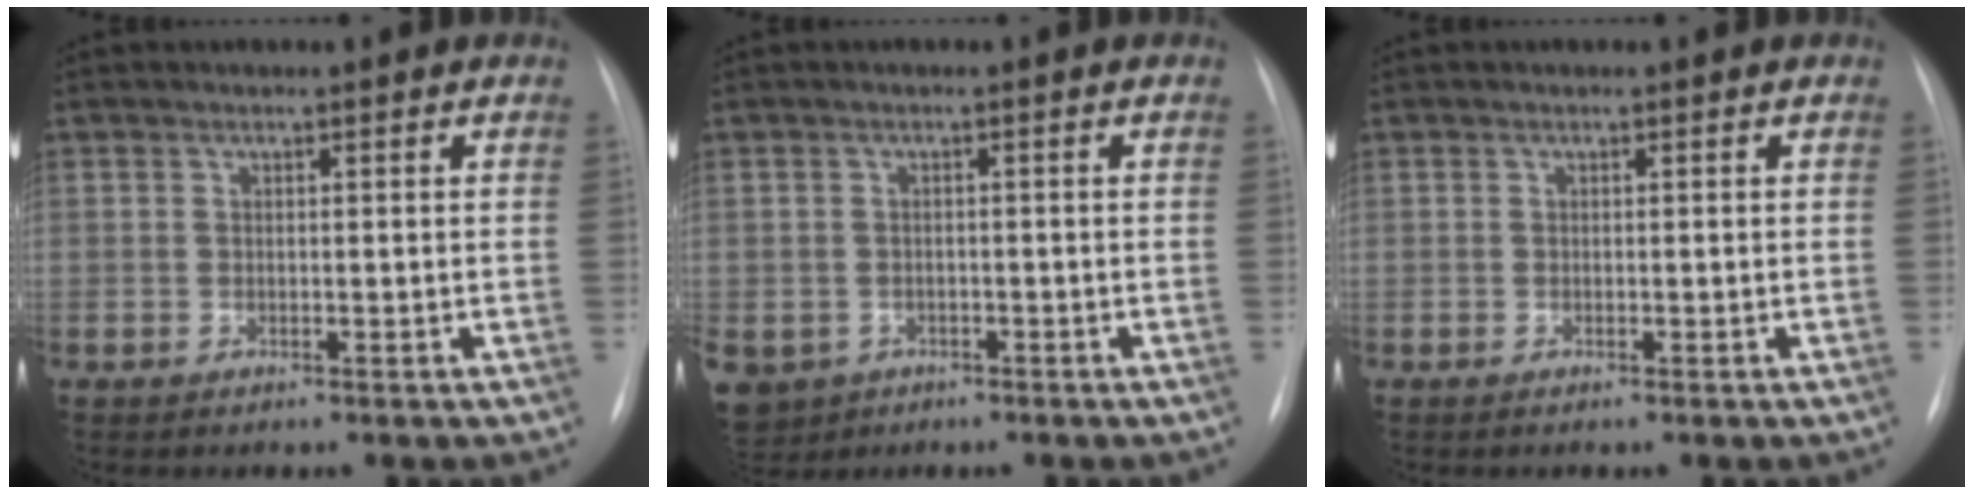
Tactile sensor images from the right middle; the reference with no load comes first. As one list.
[{"total": 7.9, "force": [-3.9, 6.5, 2.3], "torque": [-0.067, 0.003, -0.055]}, {"total": 0.0}]